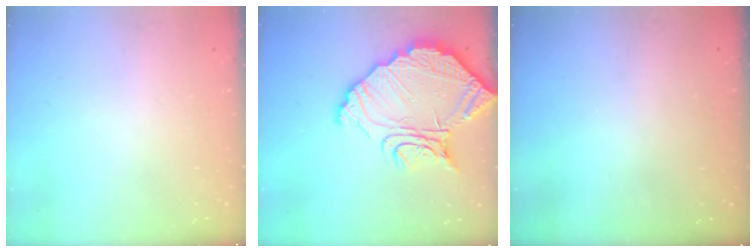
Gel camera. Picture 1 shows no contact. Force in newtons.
{"total": 15.5, "press": 15.4, "slide": 1.6}
{"total": 3.1, "press": 3.1, "slide": 0.3}